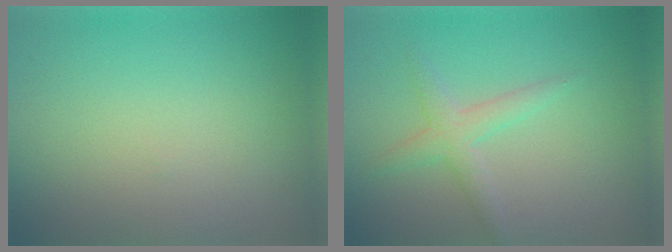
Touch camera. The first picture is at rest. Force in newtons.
{"total": 2.2, "press": 2.2, "slide": 0.1}